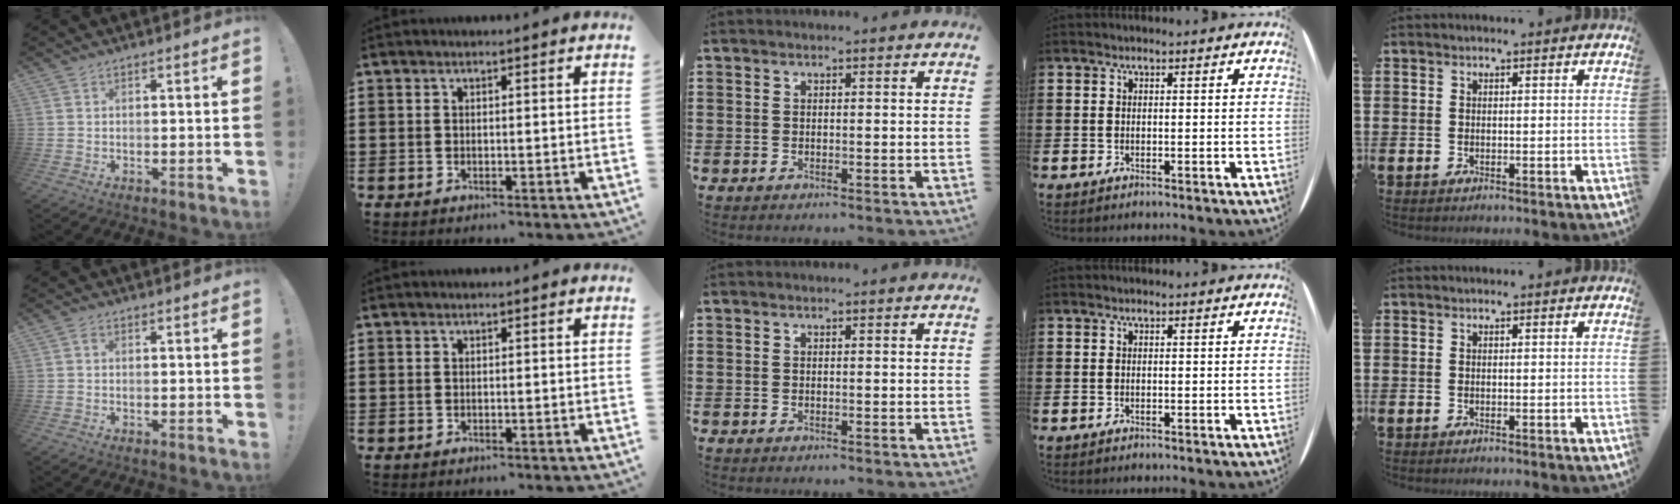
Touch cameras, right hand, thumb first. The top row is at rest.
{"thumb": {"total": 0.7, "force": [-0.2, 0.4, 0.5], "torque": [-0.011, 0.002, -0.005]}}